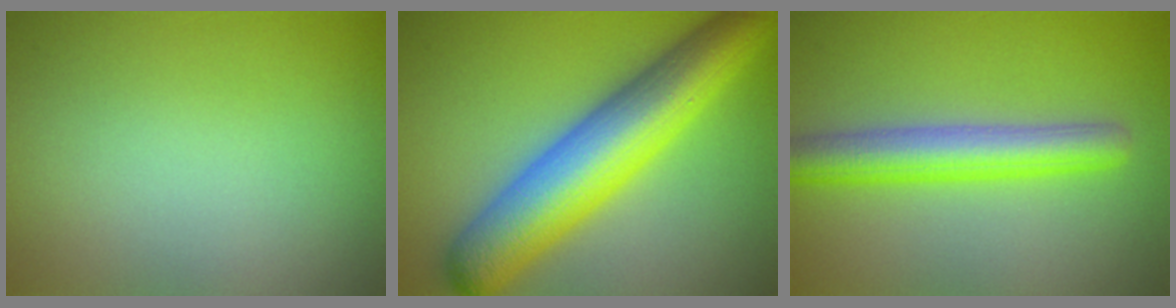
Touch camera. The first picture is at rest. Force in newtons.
{"total": 10.0, "press": 10.0, "slide": 0.3}
{"total": 4.7, "press": 4.7, "slide": 0.2}